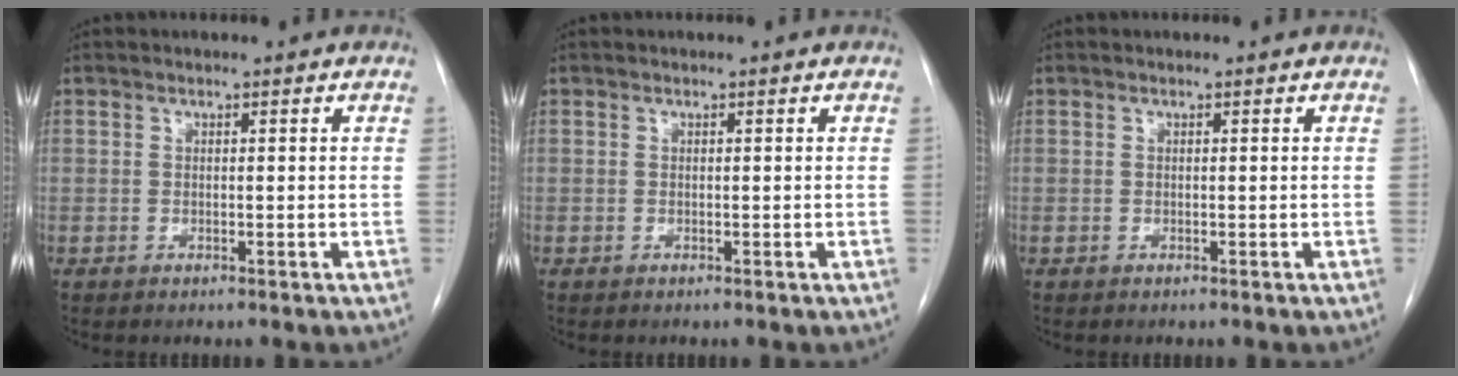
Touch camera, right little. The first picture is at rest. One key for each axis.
{"total": 0.0}
{"total": 0.0}